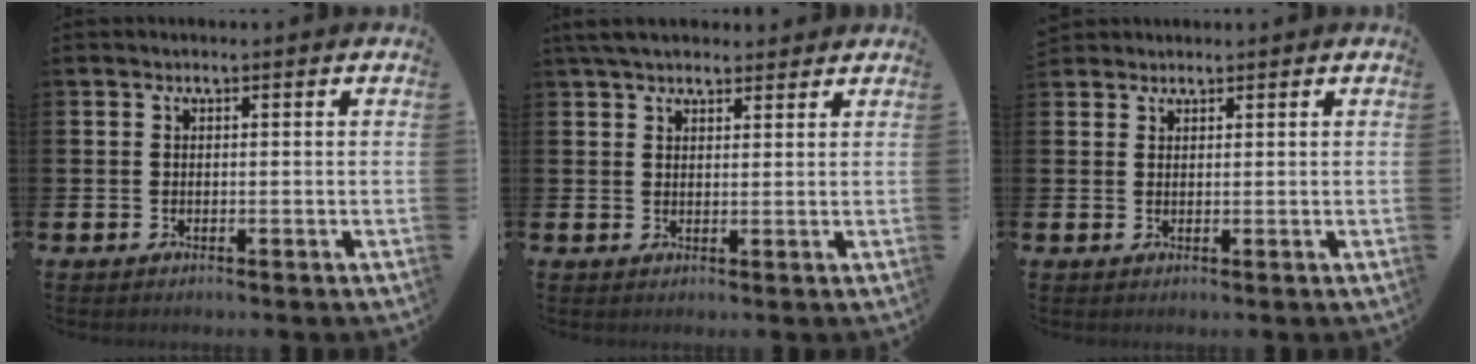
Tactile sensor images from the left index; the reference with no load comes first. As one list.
[{"total": 4.5, "force": [3.9, 1.6, 1.6], "torque": [-0.040, -0.006, 0.073]}, {"total": 1.5, "force": [1.4, 0.5, -0.1], "torque": [0.007, 0.000, 0.027]}]